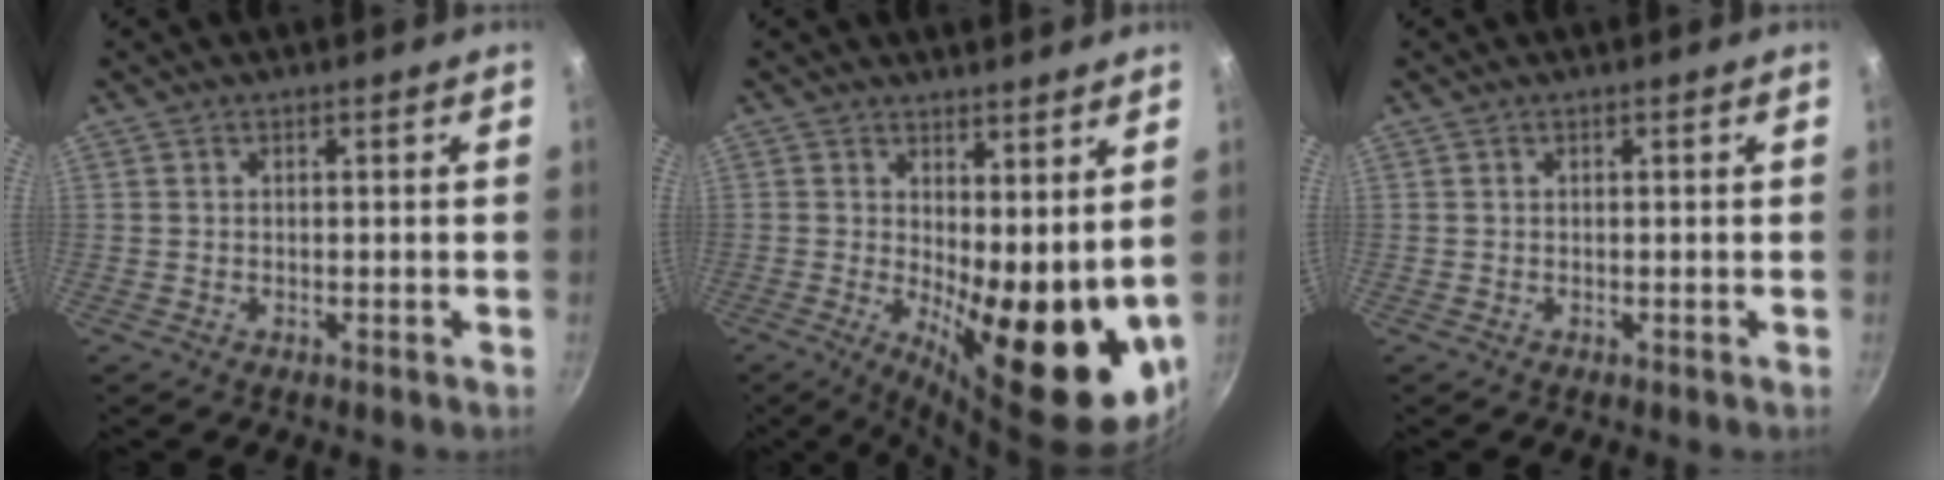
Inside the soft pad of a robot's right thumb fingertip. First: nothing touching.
{"total": 17.1, "force": [1.7, 6.5, 15.7], "torque": [-0.178, -0.036, 0.041]}
{"total": 0.0}